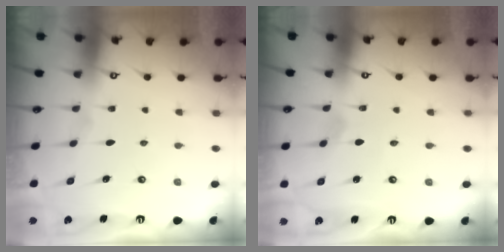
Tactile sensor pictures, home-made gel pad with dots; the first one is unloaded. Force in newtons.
{"total": 0.8, "press": 0.8, "slide": 0.0}